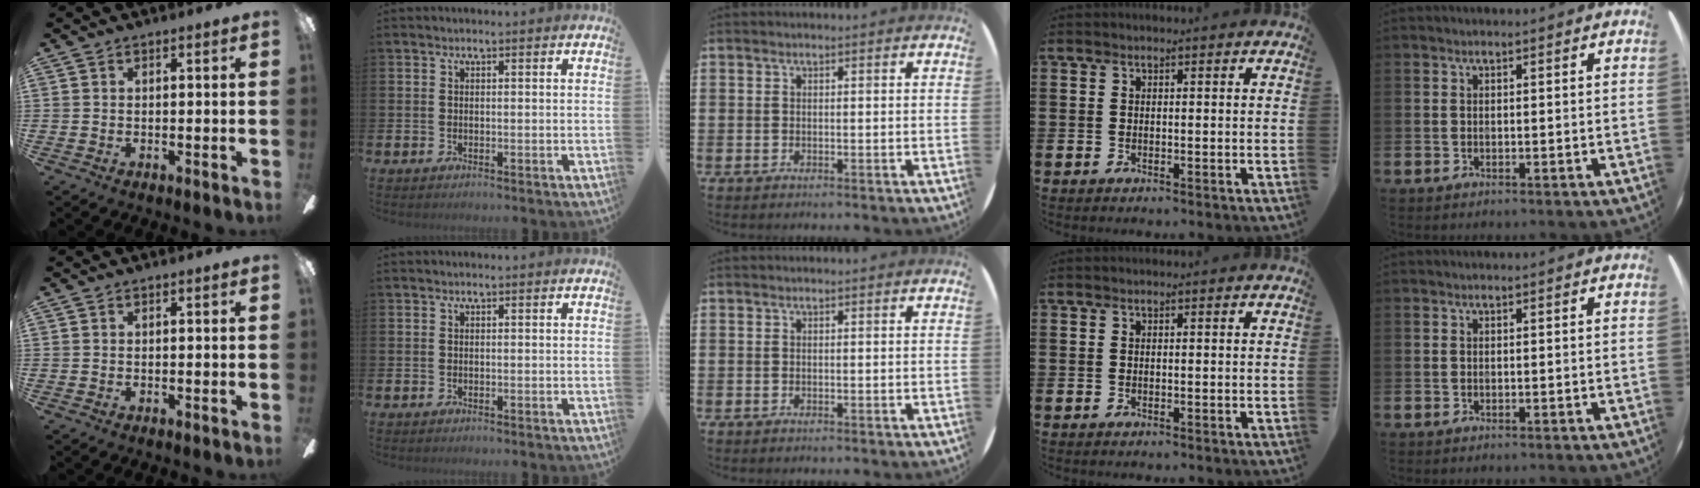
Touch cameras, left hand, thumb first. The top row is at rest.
{}